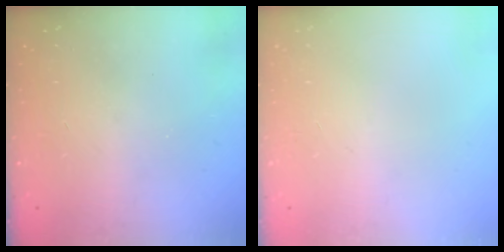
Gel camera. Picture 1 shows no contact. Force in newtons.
{"total": 0.0}